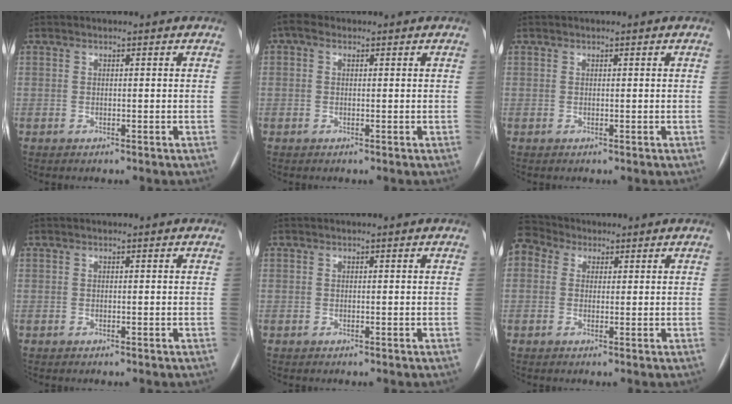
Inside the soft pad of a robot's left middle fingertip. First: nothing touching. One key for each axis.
{"total": 1.7, "fx": 0.6, "fy": 1.2, "fz": 1.0, "tx": -0.028, "ty": 0.019, "tz": 0.010}
{"total": 0.0}
{"total": 0.0}
{"total": 0.0}
{"total": 5.1, "fx": 3.2, "fy": 3.7, "fz": 1.5, "tx": -0.039, "ty": 0.039, "tz": 0.065}